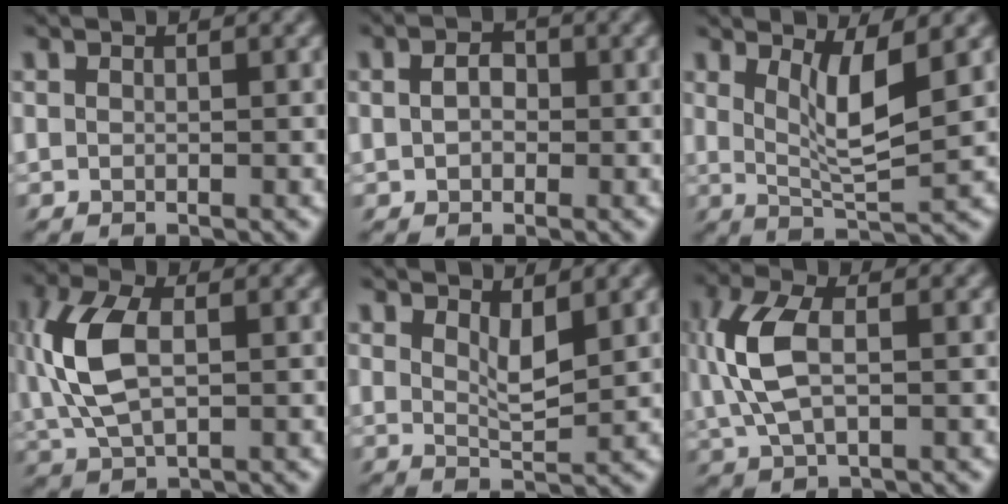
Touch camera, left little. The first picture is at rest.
{"total": 2.9, "force": [-0.4, 2.2, 1.9], "torque": [-0.031, 0.008, -0.014]}
{"total": 4.1, "force": [1.4, 0.3, 3.8], "torque": [-0.074, -0.013, 0.030]}
{"total": 7.1, "force": [0.1, 3.5, 6.2], "torque": [-0.145, 0.012, -0.007]}
{"total": 2.4, "force": [1.2, 0.6, 2.0], "torque": [-0.043, -0.006, 0.021]}
{"total": 6.4, "force": [0.1, 3.0, 5.6], "torque": [-0.138, 0.011, -0.006]}